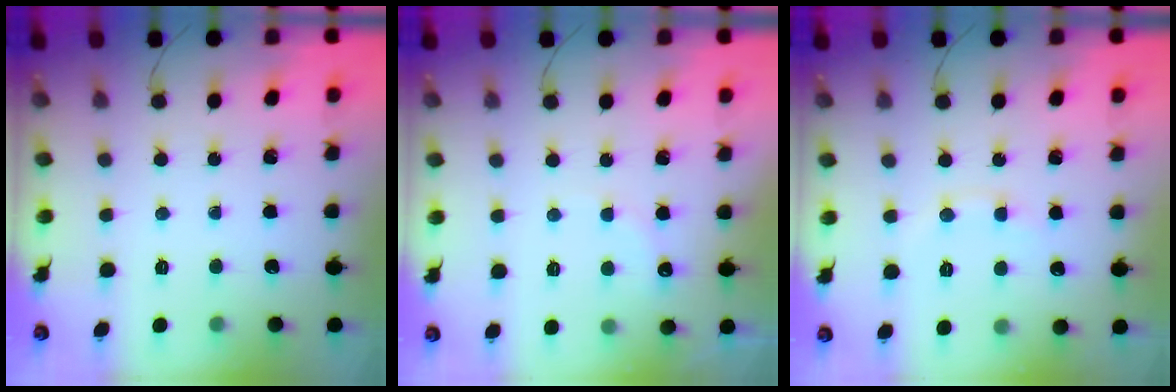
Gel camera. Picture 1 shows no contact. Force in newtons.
{"total": 7.2, "press": 7.0, "slide": 1.3}
{"total": 6.7, "press": 6.5, "slide": 1.8}